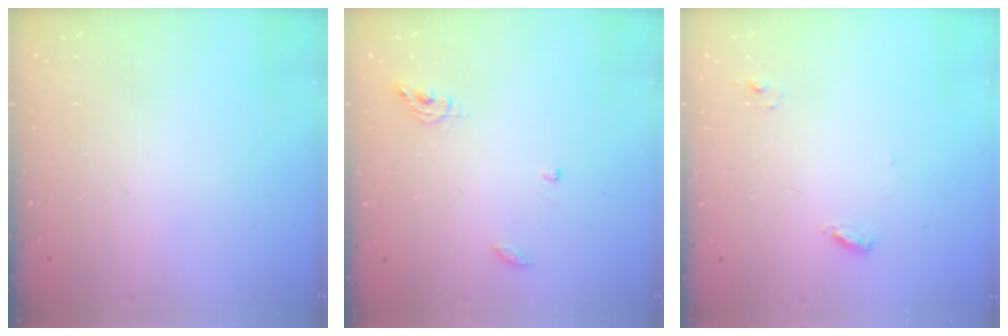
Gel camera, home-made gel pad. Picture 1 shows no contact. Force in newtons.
{"total": 6.4, "press": 6.4, "slide": 0.1}
{"total": 5.9, "press": 5.9, "slide": 0.3}